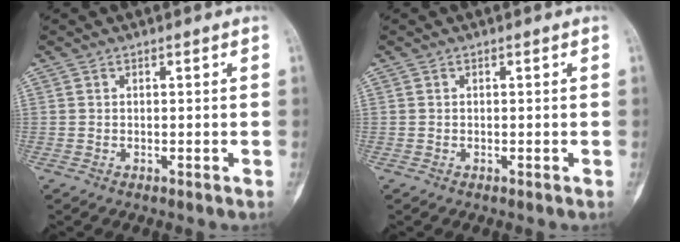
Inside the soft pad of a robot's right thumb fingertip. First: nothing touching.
{"total": 0.0}